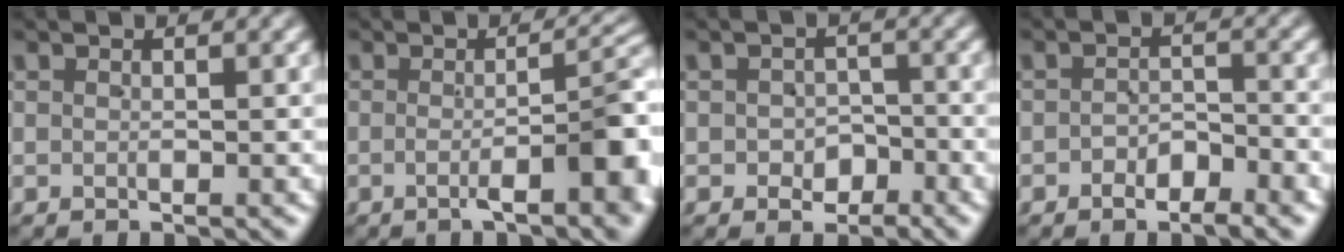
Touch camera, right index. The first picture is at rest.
{"total": 6.9, "force": [-2.2, 1.4, 6.4], "torque": [-0.080, -0.003, -0.033]}
{"total": 2.5, "force": [-1.4, 2.0, 0.4], "torque": [0.014, -0.002, -0.024]}
{"total": 2.5, "force": [-2.0, 1.0, 1.1], "torque": [-0.010, 0.000, -0.038]}